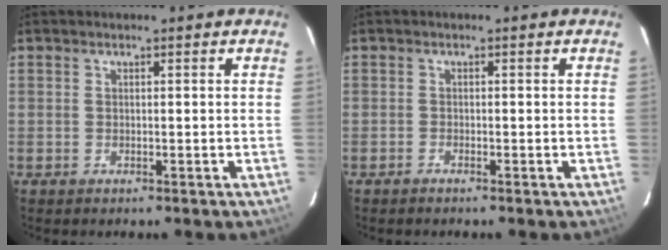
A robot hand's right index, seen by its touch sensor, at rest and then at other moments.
{"total": 0.6, "force": [-0.5, 0.1, 0.1], "torque": [-0.003, 0.000, -0.013]}